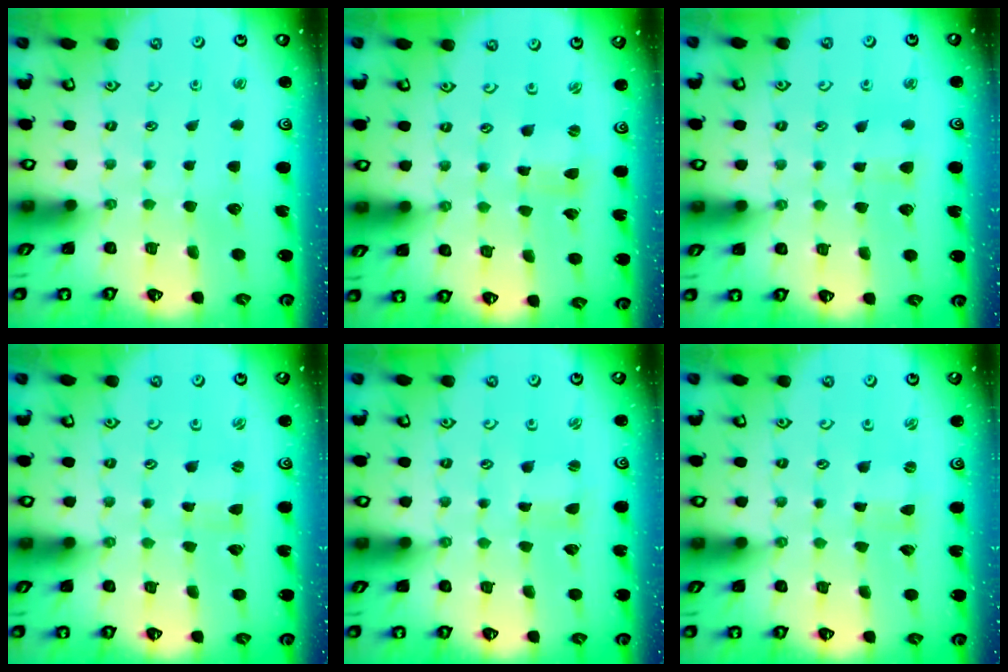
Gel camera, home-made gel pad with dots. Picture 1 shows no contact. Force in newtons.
{"total": 0.0}
{"total": 3.8, "press": 3.8, "slide": 0.5}
{"total": 0.8, "press": 0.8, "slide": 0.0}
{"total": 0.8, "press": 0.8, "slide": 0.0}
{"total": 0.0}